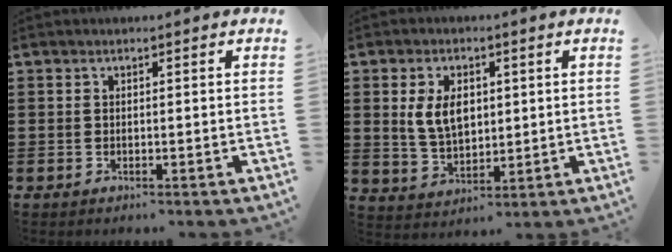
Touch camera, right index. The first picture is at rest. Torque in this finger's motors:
{"motor_torque": [0.15, 0.07, 0.57, 0.13]}